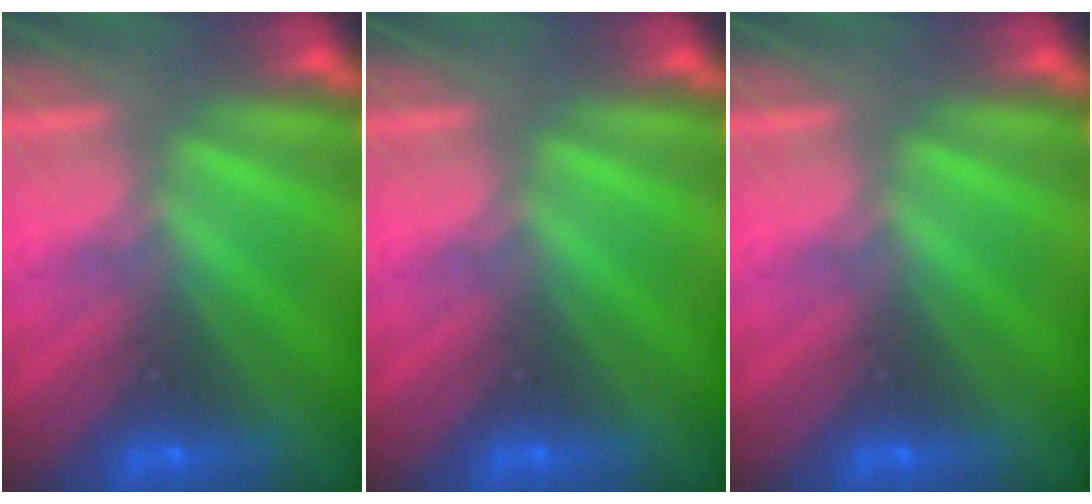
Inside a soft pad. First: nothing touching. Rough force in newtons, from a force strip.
{"total": 0.0}
{"total": 0.0}